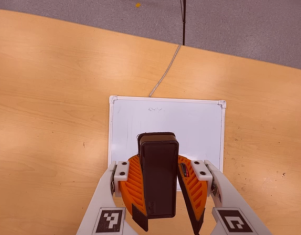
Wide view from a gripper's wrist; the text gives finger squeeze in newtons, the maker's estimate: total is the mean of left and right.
{"total": 8.7, "left": 9.2, "right": 8.1}